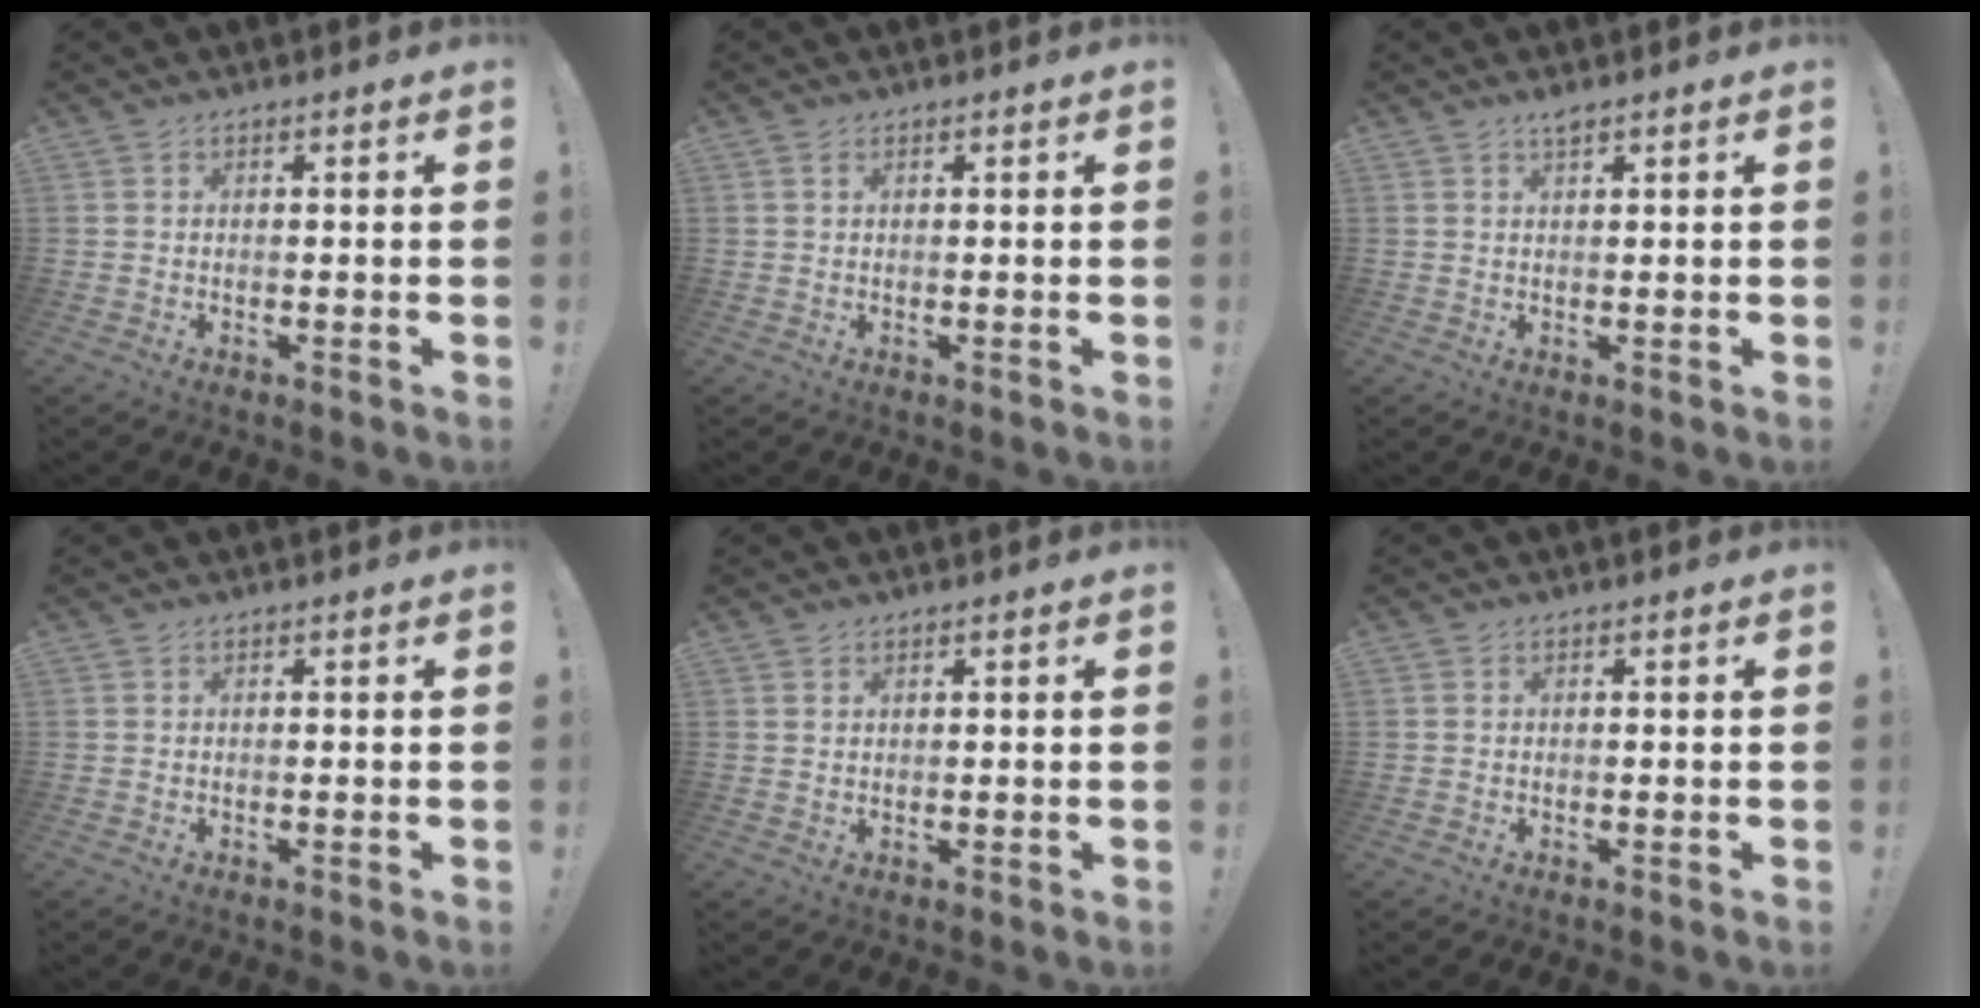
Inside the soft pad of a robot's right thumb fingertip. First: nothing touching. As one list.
[{"total": 0.8, "force": [0.5, 0.3, 0.6], "torque": [-0.013, 0.001, 0.010]}, {"total": 1.6, "force": [1.3, 0.2, 0.9], "torque": [-0.012, -0.005, 0.022]}, {"total": 0.0}, {"total": 1.1, "force": [0.9, 0.6, 0.2], "torque": [0.002, -0.003, 0.016]}, {"total": 0.0}]